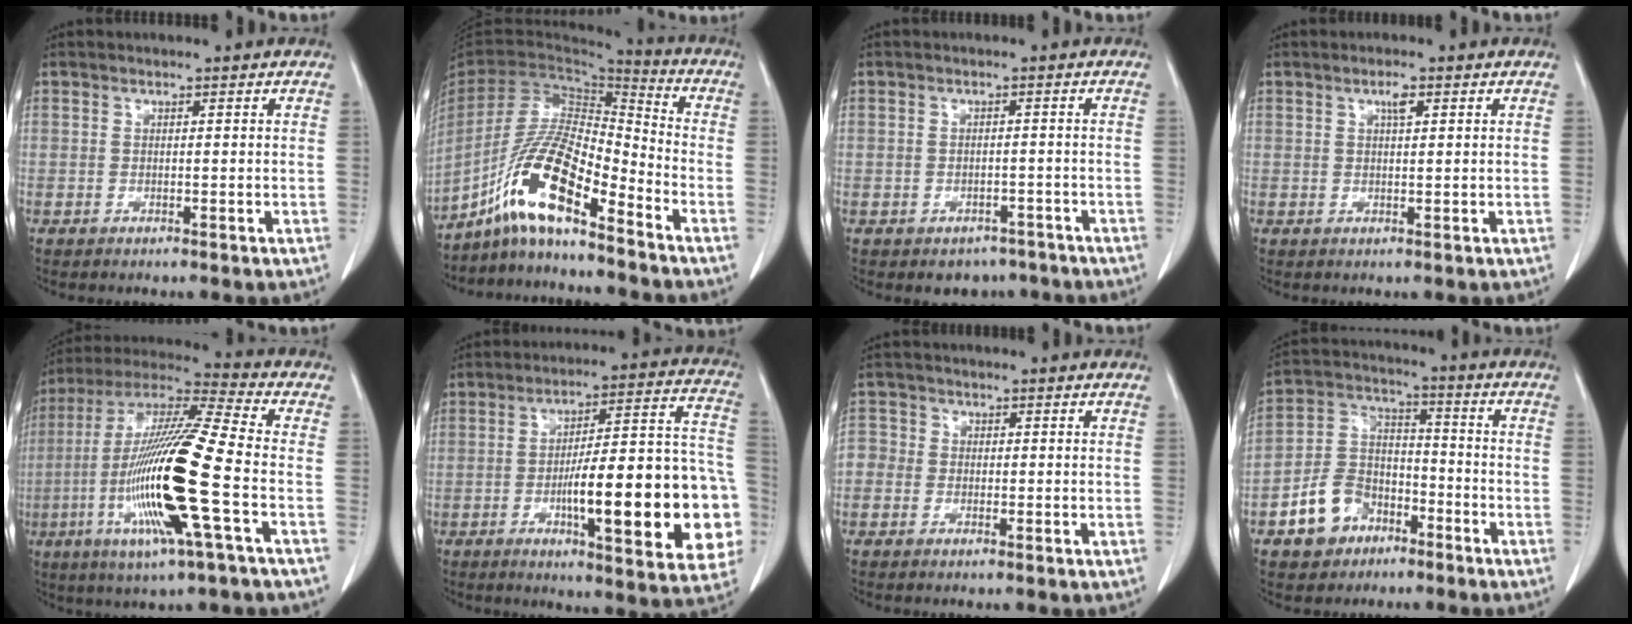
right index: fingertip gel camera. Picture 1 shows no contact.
{"total": 13.5, "force": [-8.8, 2.1, 10.0], "torque": [-0.200, 0.007, -0.166]}
{"total": 4.1, "force": [-2.9, 2.8, 0.5], "torque": [0.007, 0.011, -0.037]}
{"total": 1.8, "force": [0.9, 0.4, 1.5], "torque": [-0.026, 0.001, 0.014]}
{"total": 20.2, "force": [-5.0, 0.6, 19.6], "torque": [-0.409, -0.018, -0.102]}
{"total": 22.9, "force": [-5.7, 4.5, 21.8], "torque": [-0.226, 0.027, -0.066]}
{"total": 2.8, "force": [-0.9, 2.6, 0.6], "torque": [-0.010, 0.012, -0.025]}
{"total": 9.7, "force": [-5.4, 7.0, 4.0], "torque": [-0.092, 0.025, -0.094]}